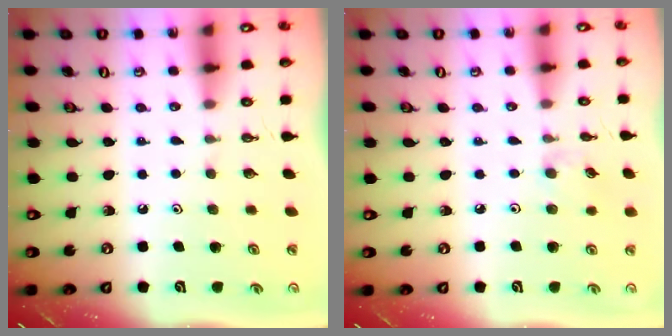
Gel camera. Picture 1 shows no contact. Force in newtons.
{"total": 4.0, "press": 3.9, "slide": 0.6}